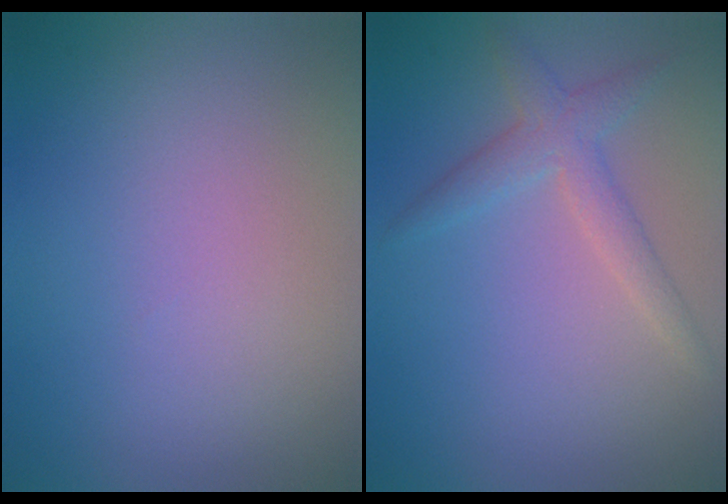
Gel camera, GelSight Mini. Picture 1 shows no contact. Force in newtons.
{"total": 2.5, "press": 2.5, "slide": 0.0}